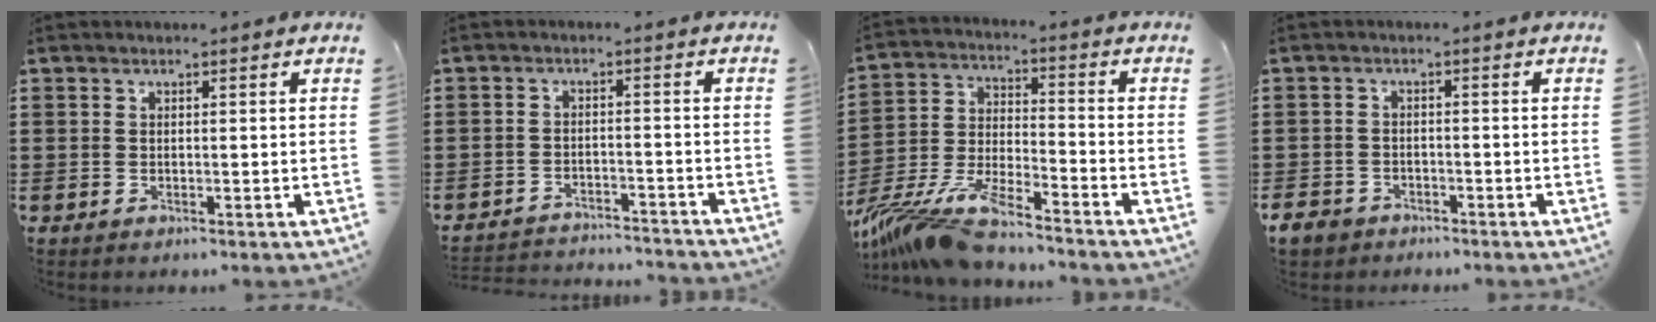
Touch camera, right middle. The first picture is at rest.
{"total": 3.1, "force": [-3.1, 0.1, 0.2], "torque": [-0.011, -0.001, -0.065]}
{"total": 11.0, "force": [-9.7, 1.1, 5.1], "torque": [-0.123, 0.002, -0.198]}
{"total": 2.7, "force": [-2.4, 1.1, 0.5], "torque": [-0.021, -0.002, -0.052]}